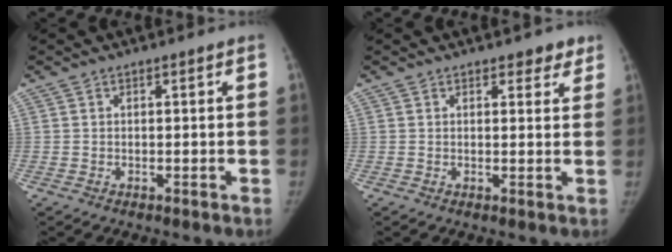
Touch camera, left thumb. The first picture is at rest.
{"total": 3.0, "force": [2.2, 1.6, 1.4], "torque": [0.009, -0.010, 0.025]}